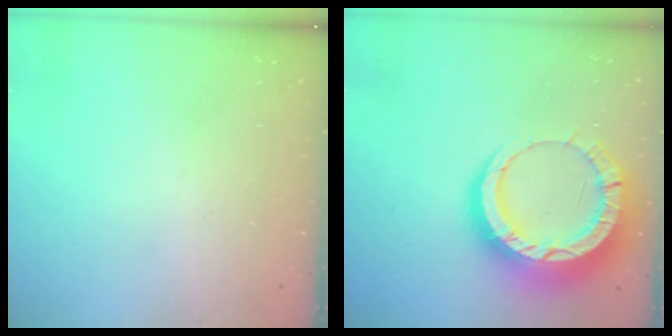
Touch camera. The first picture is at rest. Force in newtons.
{"total": 18.7, "press": 18.6, "slide": 1.9}